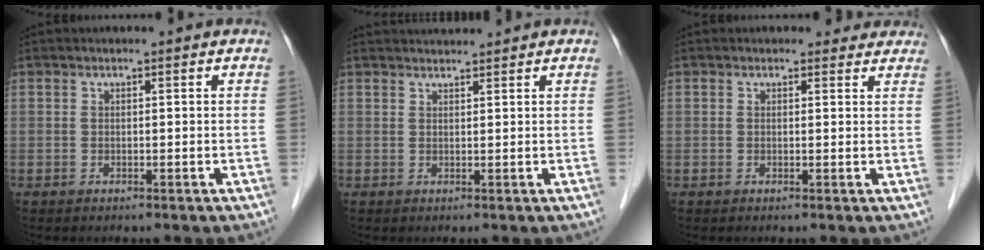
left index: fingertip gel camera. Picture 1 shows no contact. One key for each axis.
{"total": 2.5, "fx": 2.4, "fy": -0.4, "fz": 0.4, "tx": -0.002, "ty": 0.020, "tz": 0.046}
{"total": 2.9, "fx": 2.6, "fy": 1.4, "fz": 0.2, "tx": 0.009, "ty": 0.000, "tz": 0.013}